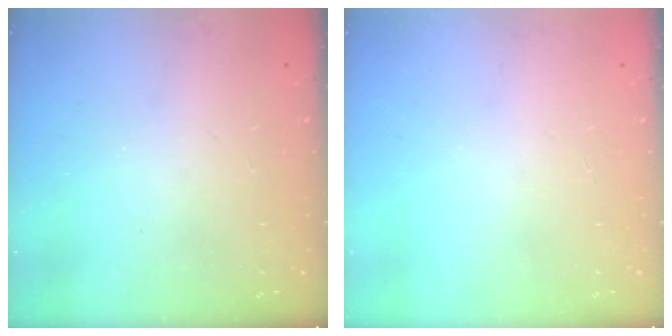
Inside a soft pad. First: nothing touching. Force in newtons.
{"total": 0.0}